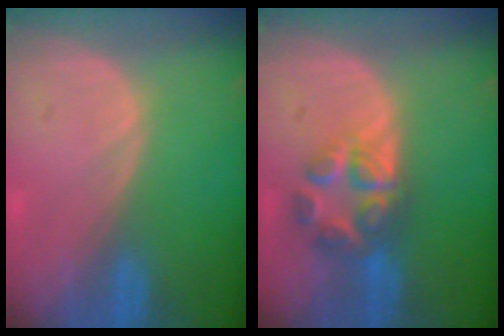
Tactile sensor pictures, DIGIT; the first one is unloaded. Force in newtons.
{"total": 7.0, "press": 5.9, "slide": 3.8}